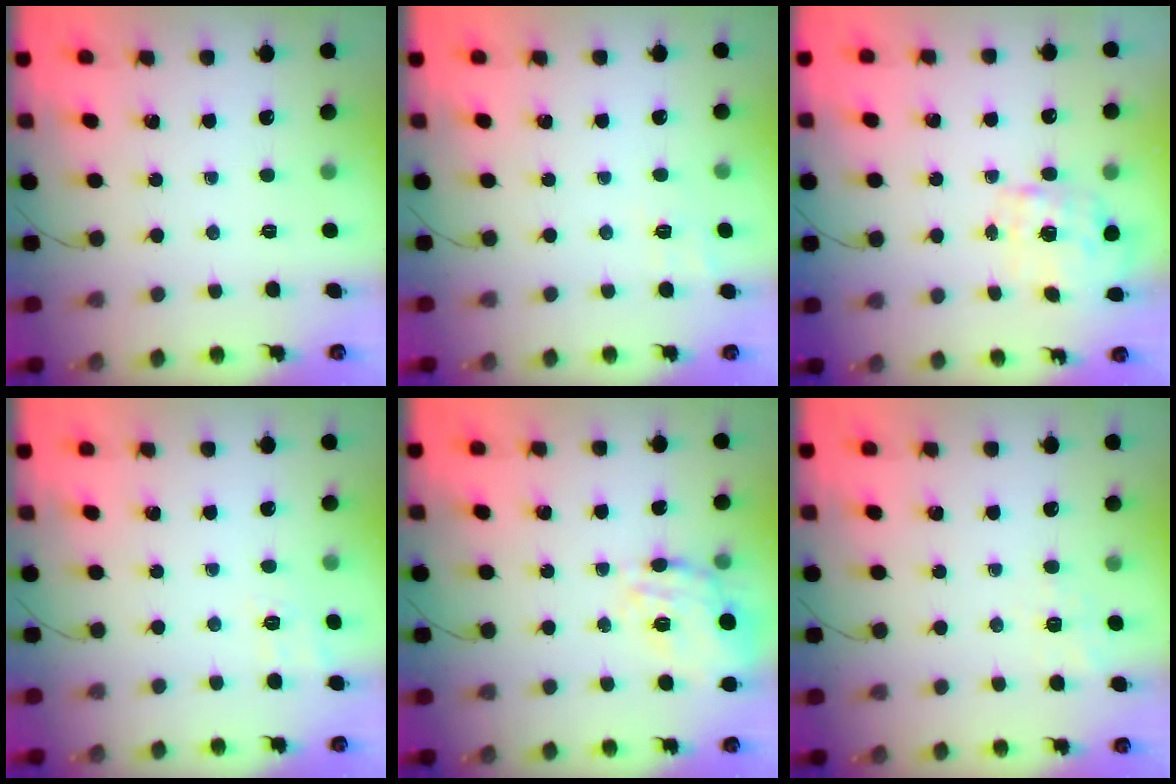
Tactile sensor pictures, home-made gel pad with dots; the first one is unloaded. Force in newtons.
{"total": 5.8, "press": 5.5, "slide": 2.0}
{"total": 2.3, "press": 2.3, "slide": 0.5}
{"total": 3.3, "press": 2.6, "slide": 2.2}
{"total": 15.8, "press": 15.8, "slide": 0.5}
{"total": 2.0, "press": 1.1, "slide": 1.6}